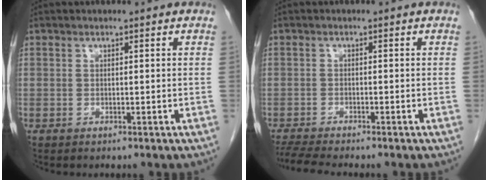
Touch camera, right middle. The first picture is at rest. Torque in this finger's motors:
{"motor_torque": [0.38, -0.31, 0.10, 0.02]}